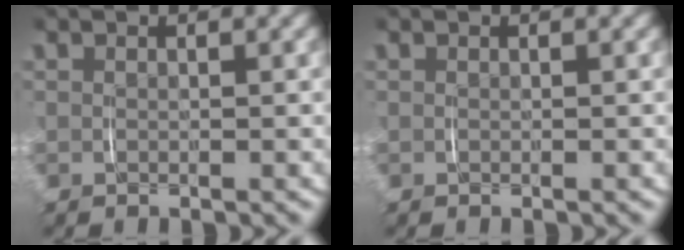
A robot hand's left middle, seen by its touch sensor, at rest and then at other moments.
{"total": 0.0}